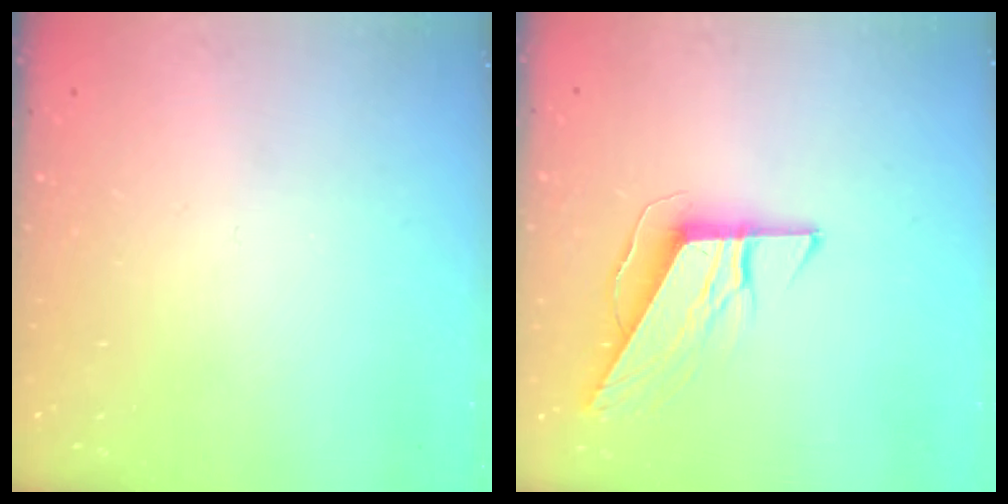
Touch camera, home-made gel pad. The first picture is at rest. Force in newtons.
{"total": 9.5, "press": 9.5, "slide": 0.3}